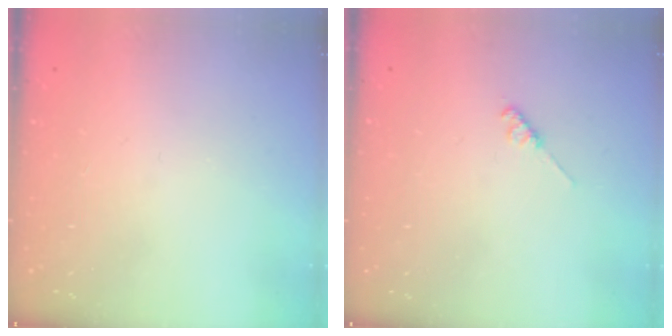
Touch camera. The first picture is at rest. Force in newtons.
{"total": 2.6, "press": 2.5, "slide": 0.4}